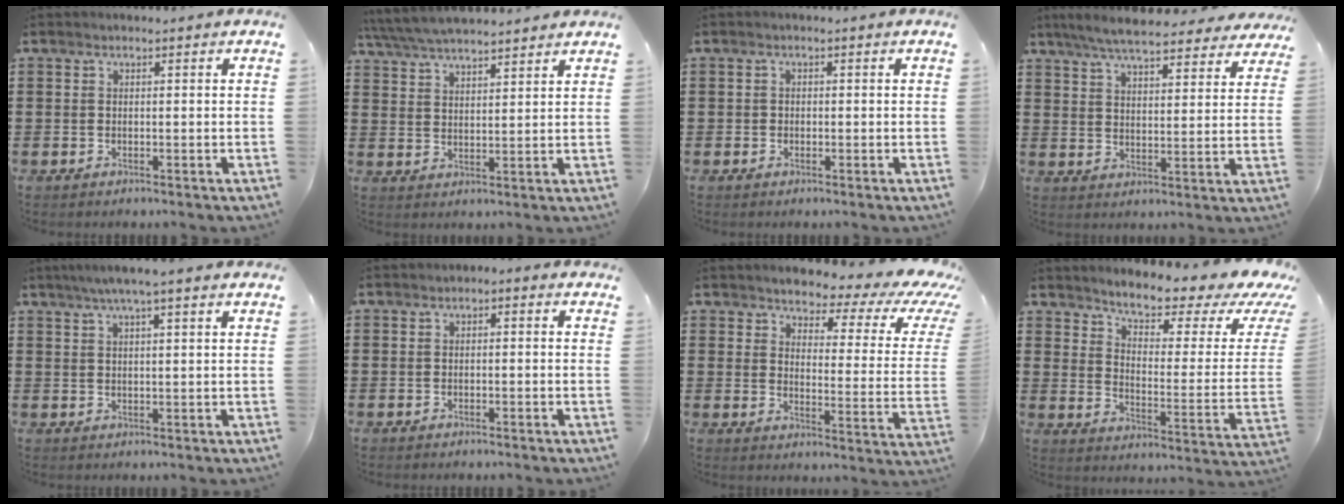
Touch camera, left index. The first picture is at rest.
{"total": 5.2, "force": [4.9, 0.7, 1.4], "torque": [-0.048, -0.015, 0.090]}
{"total": 0.8, "force": [-0.3, 0.7, 0.1], "torque": [-0.005, 0.003, -0.007]}
{"total": 7.1, "force": [6.5, 0.6, 2.8], "torque": [-0.079, -0.023, 0.117]}
{"total": 3.8, "force": [2.6, -0.1, 2.8], "torque": [-0.059, 0.000, 0.045]}
{"total": 0.9, "force": [-0.7, 0.5, 0.2], "torque": [-0.006, 0.003, -0.017]}
{"total": 4.0, "force": [3.2, 1.2, 2.1], "torque": [-0.055, -0.027, 0.047]}
{"total": 4.9, "force": [4.2, 0.8, 2.4], "torque": [-0.062, -0.034, 0.062]}